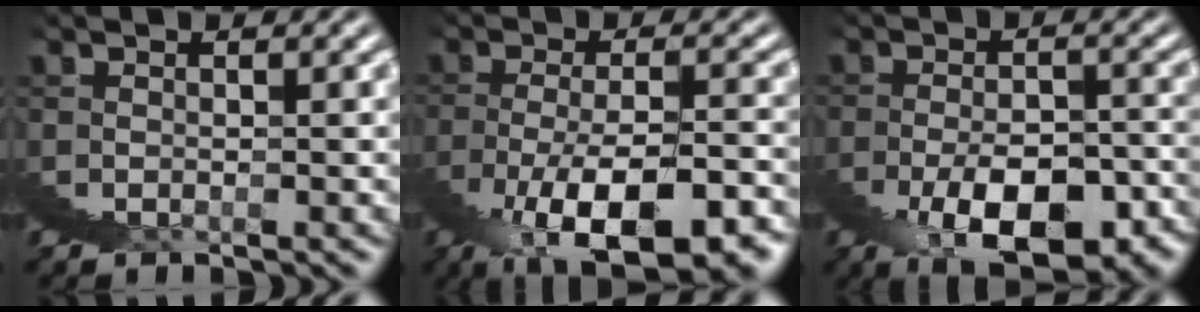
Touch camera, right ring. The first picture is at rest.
{"total": 7.3, "force": [-2.1, 2.9, 6.4], "torque": [-0.114, -0.016, -0.016]}
{"total": 5.9, "force": [-2.7, 1.6, 5.0], "torque": [-0.066, 0.007, -0.042]}